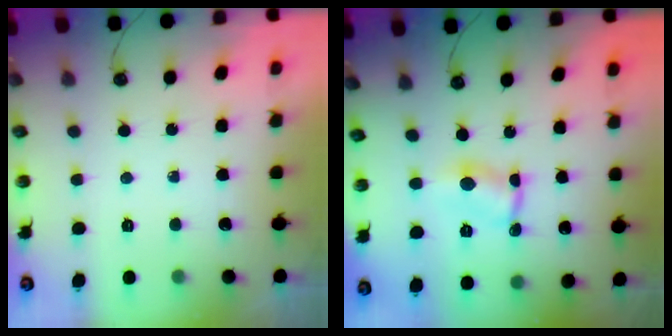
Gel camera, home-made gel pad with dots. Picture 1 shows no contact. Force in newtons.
{"total": 1.6, "press": 1.5, "slide": 0.1}